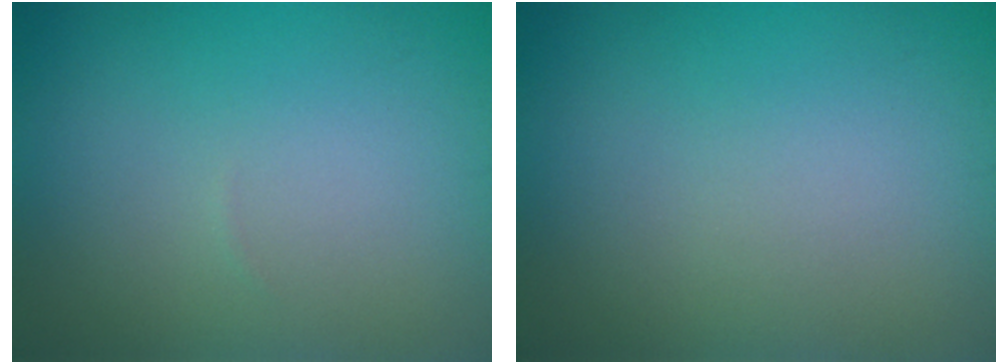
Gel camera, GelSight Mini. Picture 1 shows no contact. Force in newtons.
{"total": 0.0}